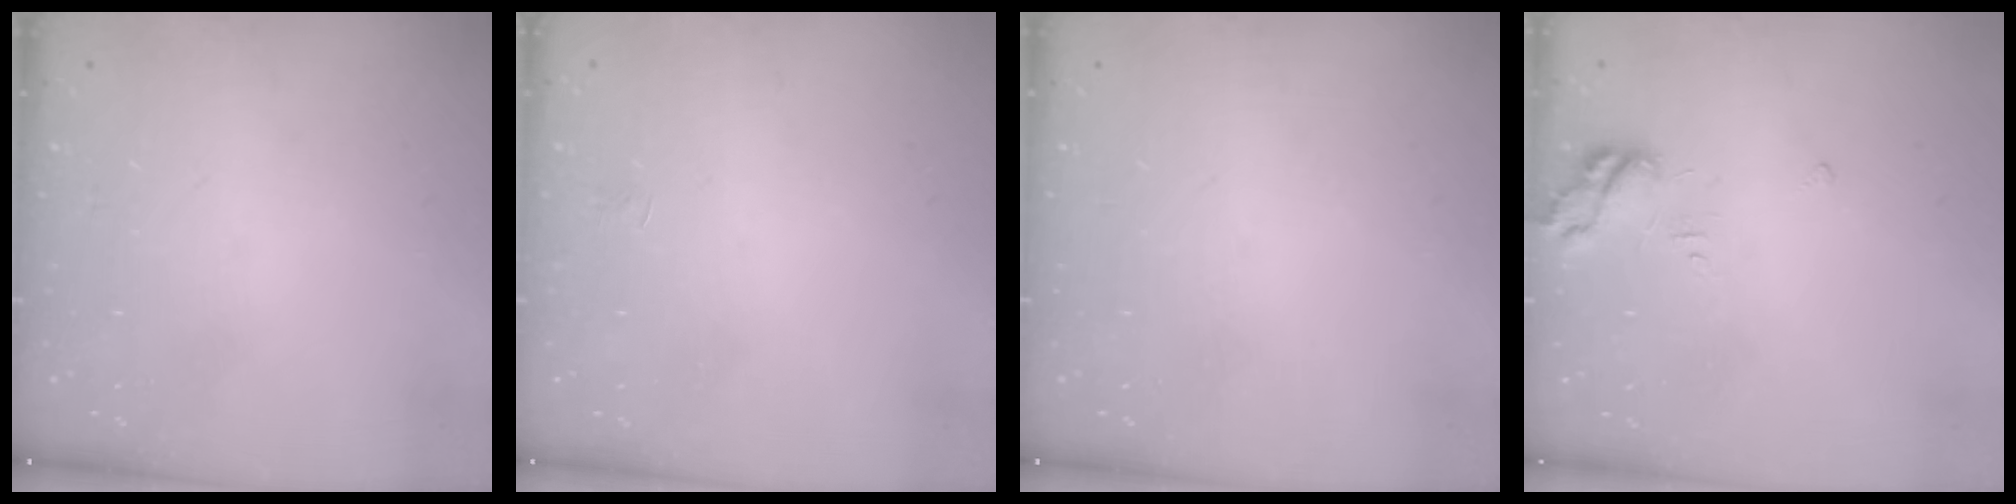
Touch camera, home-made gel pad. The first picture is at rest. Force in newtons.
{"total": 1.3, "press": 1.2, "slide": 0.2}
{"total": 0.0}
{"total": 5.2, "press": 5.1, "slide": 0.6}